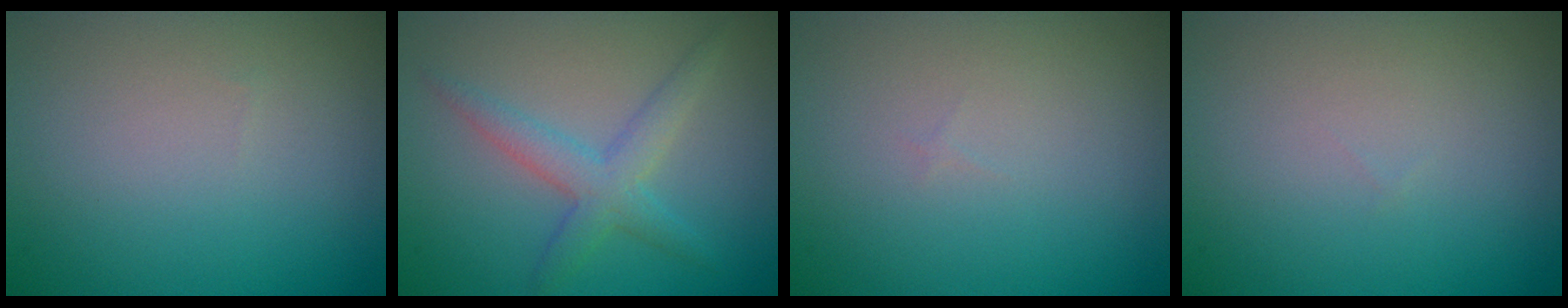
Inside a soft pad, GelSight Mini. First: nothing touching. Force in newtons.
{"total": 2.9, "press": 2.9, "slide": 0.1}
{"total": 0.0}
{"total": 0.0}